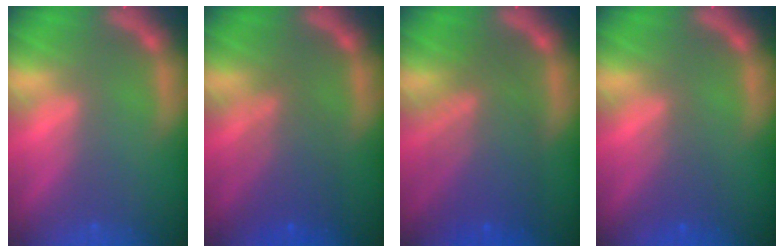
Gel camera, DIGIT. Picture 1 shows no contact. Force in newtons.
{"total": 4.6}
{"total": 7.6}
{"total": 2.0}